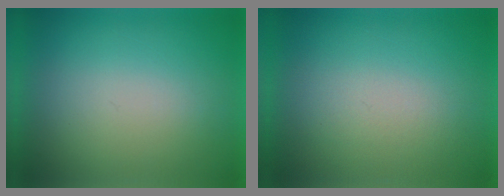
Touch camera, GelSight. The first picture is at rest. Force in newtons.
{"total": 1.4}